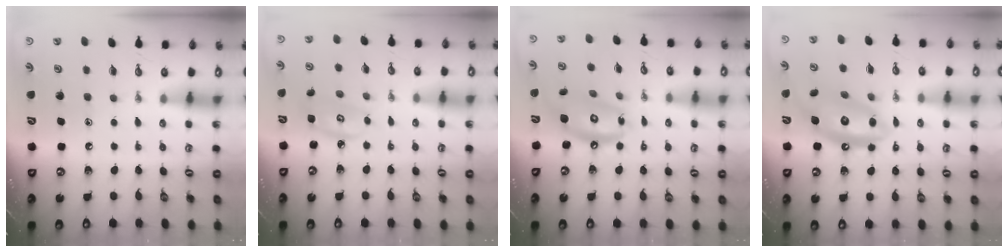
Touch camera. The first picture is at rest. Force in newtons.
{"total": 3.9, "press": 3.9, "slide": 0.3}
{"total": 12.3, "press": 12.3, "slide": 1.2}
{"total": 13.3, "press": 13.2, "slide": 1.3}